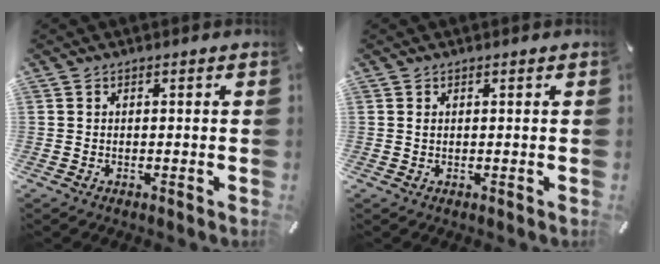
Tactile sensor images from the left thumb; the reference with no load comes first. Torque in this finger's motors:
{"motor_torque": [0.04, -0.07, 0.19, -0.16, 0.03]}